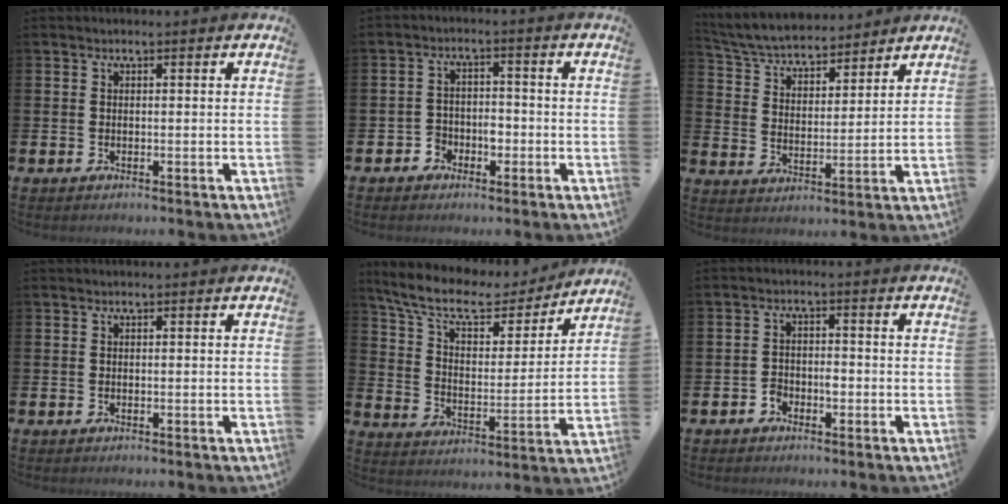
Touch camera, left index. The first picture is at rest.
{"total": 2.6, "force": [-1.7, 1.9, 0.7], "torque": [-0.027, 0.008, -0.037]}
{"total": 6.0, "force": [5.8, 1.3, 1.0], "torque": [-0.053, -0.038, 0.101]}
{"total": 0.0}
{"total": 10.3, "force": [8.7, 3.4, 4.5], "torque": [-0.124, -0.048, 0.149]}
{"total": 2.0, "force": [-1.2, 1.4, 1.0], "torque": [-0.020, 0.004, -0.026]}